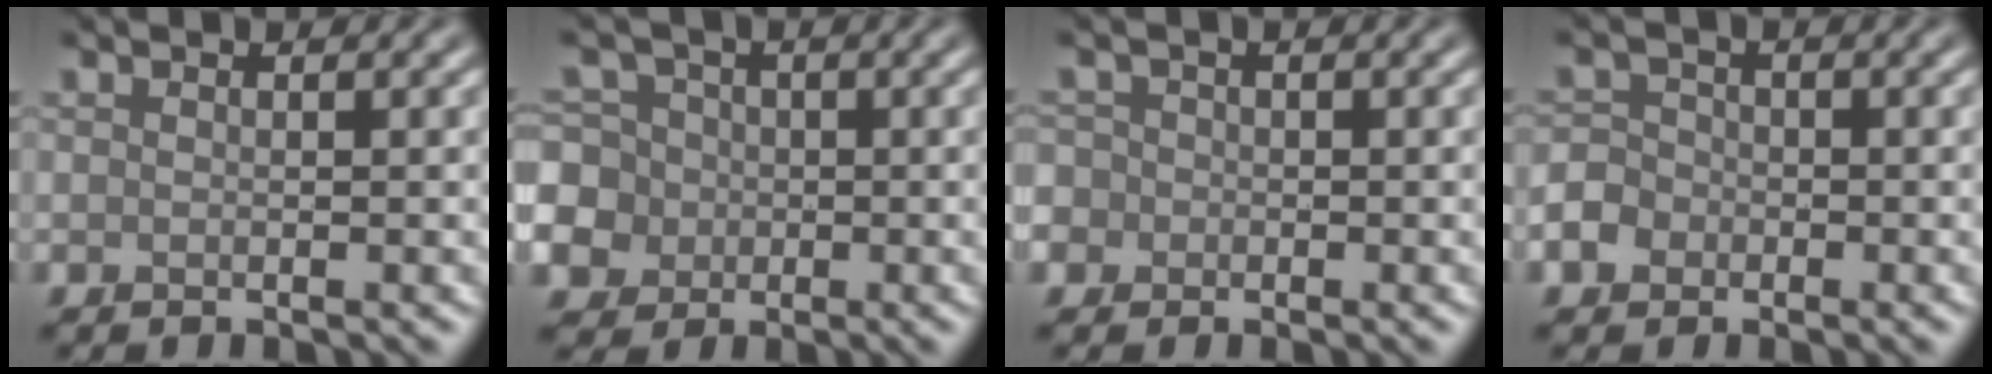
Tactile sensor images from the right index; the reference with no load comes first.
{"total": 11.5, "force": [-2.7, 10.6, 3.6], "torque": [-0.095, 0.004, -0.072]}
{"total": 4.0, "force": [-1.2, 3.6, 1.1], "torque": [-0.017, 0.012, -0.047]}
{"total": 3.2, "force": [-1.5, 2.6, 1.0], "torque": [-0.010, -0.001, -0.031]}